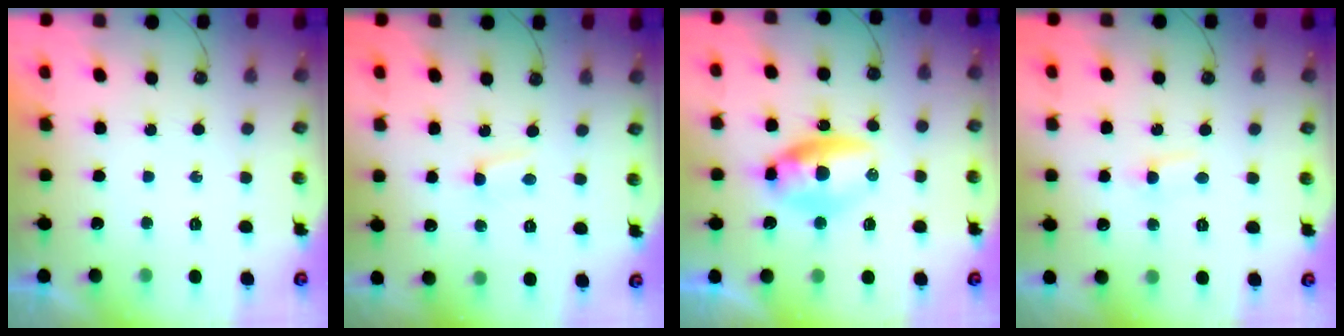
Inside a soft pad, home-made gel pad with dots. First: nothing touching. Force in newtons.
{"total": 2.0, "press": 2.0, "slide": 0.3}
{"total": 8.7, "press": 8.6, "slide": 0.8}
{"total": 2.8, "press": 2.7, "slide": 0.7}